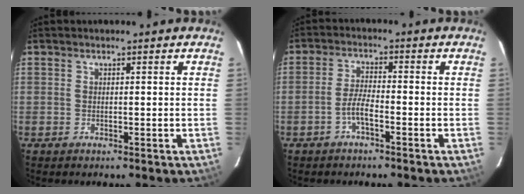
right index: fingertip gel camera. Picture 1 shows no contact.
{"total": 3.5, "force": [-2.1, 0.6, 2.8], "torque": [-0.065, 0.006, -0.041]}